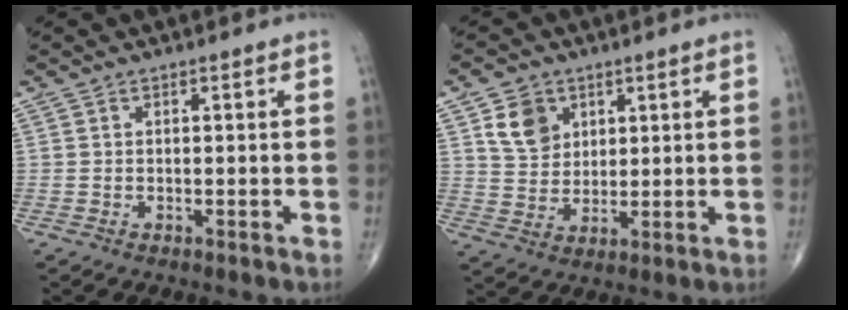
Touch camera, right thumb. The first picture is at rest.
{"total": 7.4, "force": [3.2, 5.8, 3.2], "torque": [-0.033, -0.018, 0.063]}